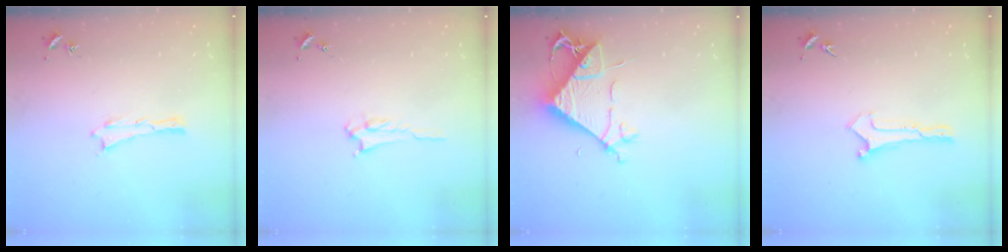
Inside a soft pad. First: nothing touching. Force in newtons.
{"total": 2.2, "press": 2.2, "slide": 0.3}
{"total": 7.6, "press": 7.5, "slide": 1.2}
{"total": 0.0}